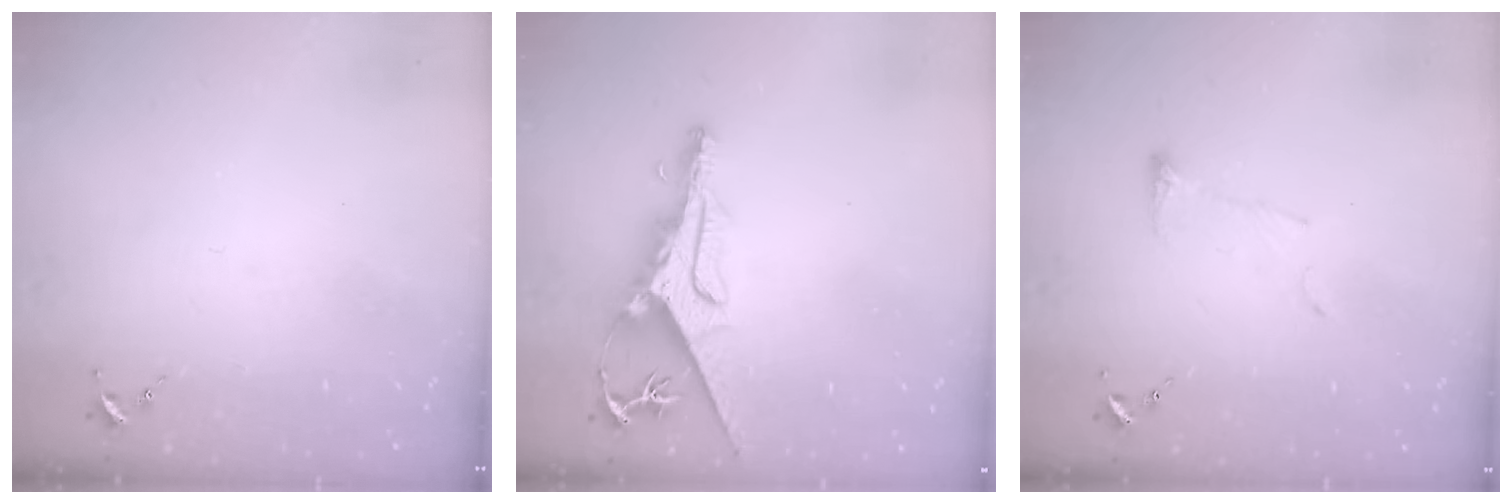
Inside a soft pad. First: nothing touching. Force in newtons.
{"total": 11.0, "press": 10.9, "slide": 1.2}
{"total": 5.8, "press": 5.8, "slide": 0.7}